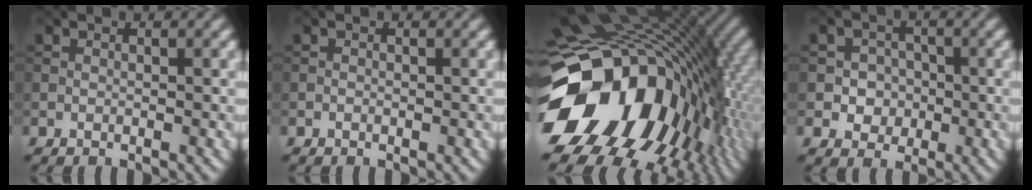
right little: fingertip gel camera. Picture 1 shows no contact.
{"total": 0.0}
{"total": 18.4, "force": [-3.3, 13.3, 12.3], "torque": [-0.214, -0.007, -0.061]}
{"total": 3.0, "force": [-0.5, 2.8, 0.9], "torque": [0.001, 0.000, -0.027]}